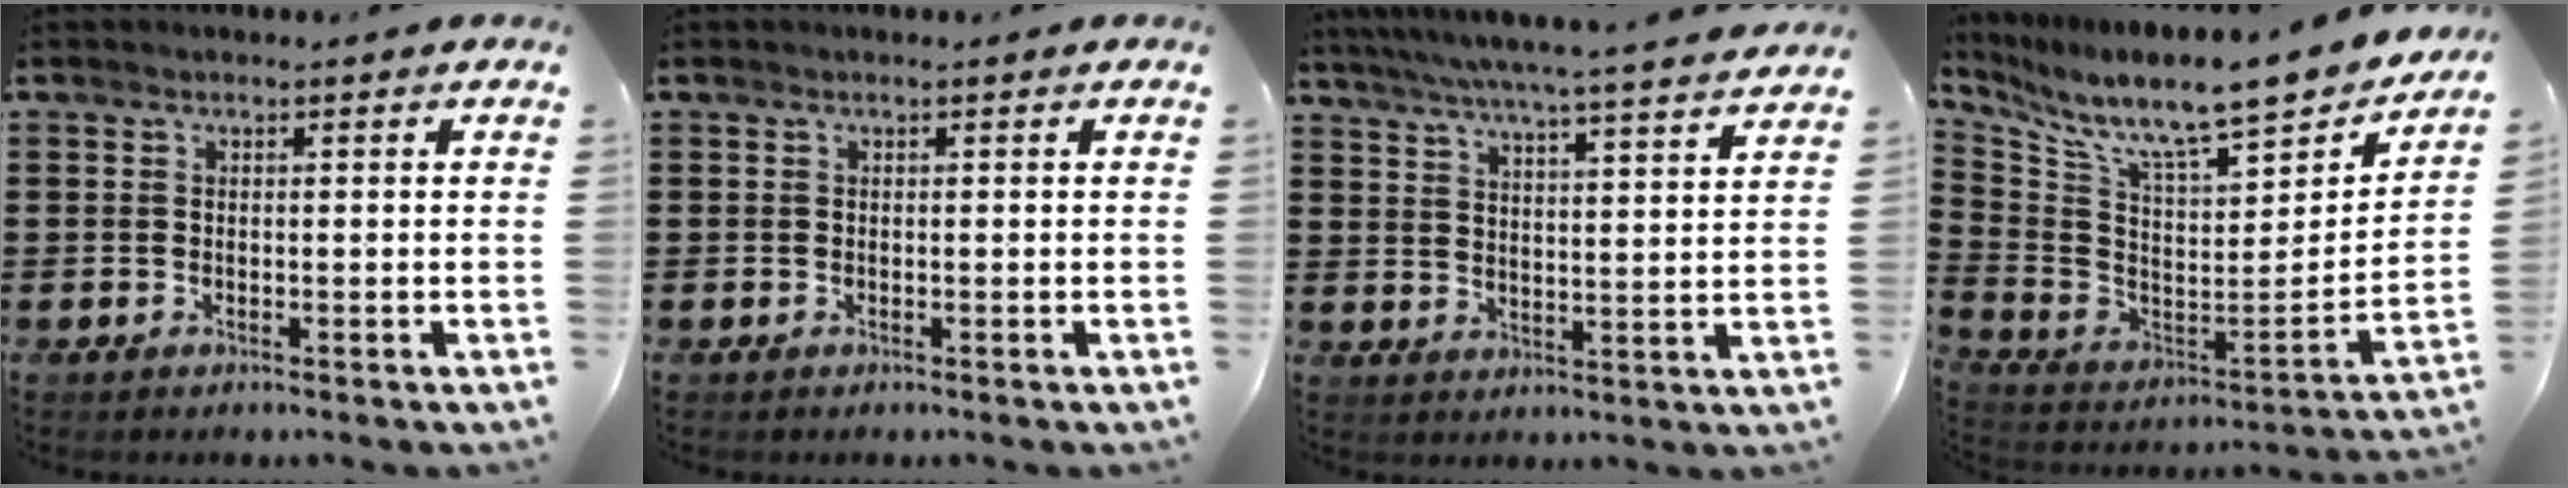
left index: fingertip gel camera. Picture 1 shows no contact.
{"total": 0.0}
{"total": 5.4, "force": [4.9, -0.9, 2.2], "torque": [-0.061, -0.037, 0.080]}
{"total": 10.6, "force": [8.5, 1.6, 6.2], "torque": [-0.126, -0.074, 0.136]}